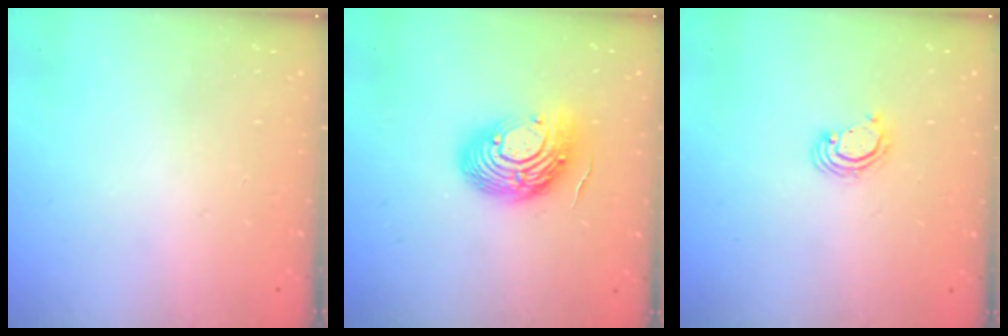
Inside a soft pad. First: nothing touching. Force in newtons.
{"total": 14.9, "press": 14.9, "slide": 1.3}
{"total": 2.8, "press": 2.8, "slide": 0.2}